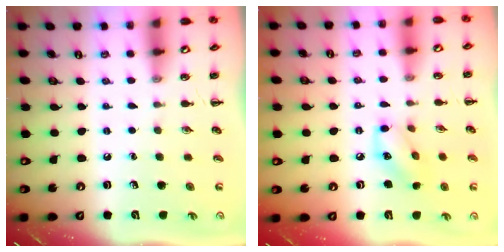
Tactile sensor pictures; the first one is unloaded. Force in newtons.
{"total": 8.7, "press": 8.7, "slide": 0.3}